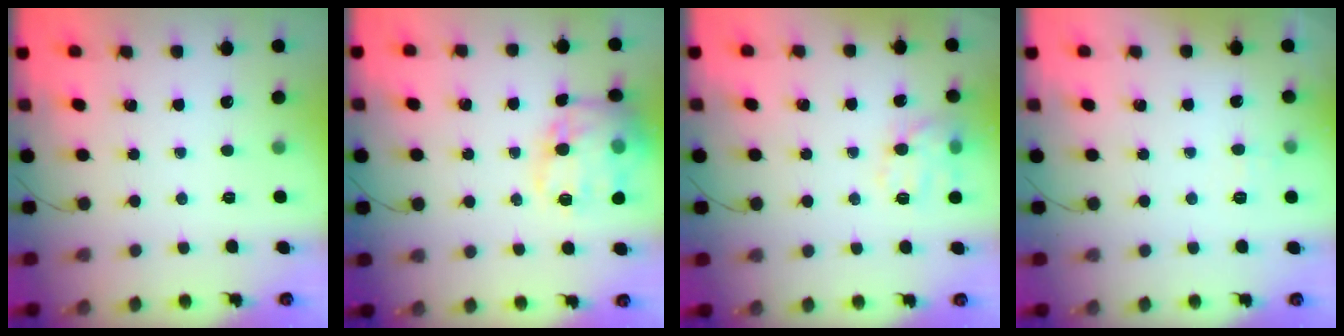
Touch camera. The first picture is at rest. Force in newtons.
{"total": 19.3, "press": 19.1, "slide": 2.5}
{"total": 11.5, "press": 11.5, "slide": 0.6}
{"total": 3.1, "press": 2.8, "slide": 1.5}